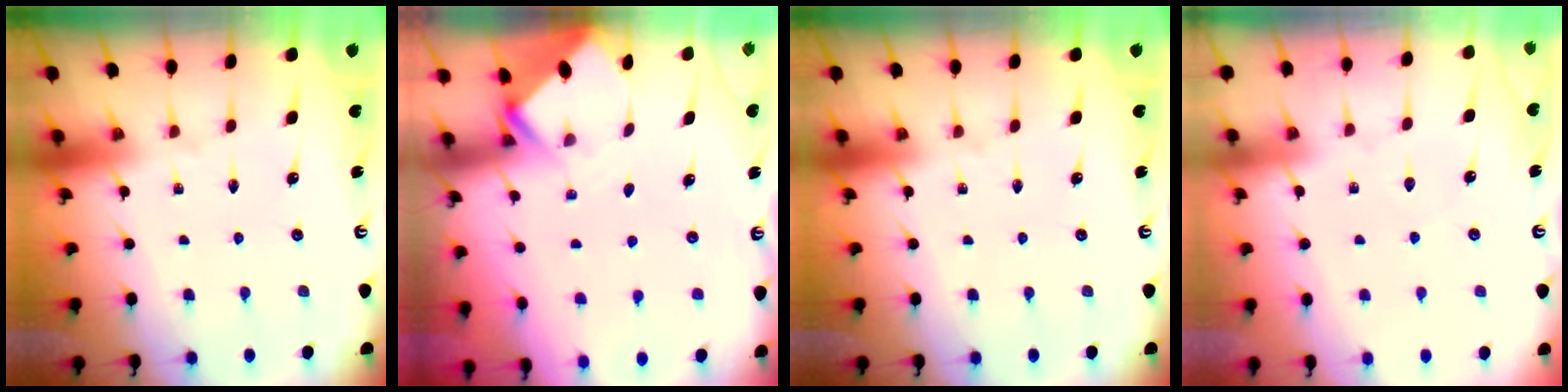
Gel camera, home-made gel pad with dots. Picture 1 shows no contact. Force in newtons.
{"total": 2.5, "press": 2.5, "slide": 0.2}
{"total": 0.0}
{"total": 3.2, "press": 3.1, "slide": 0.6}